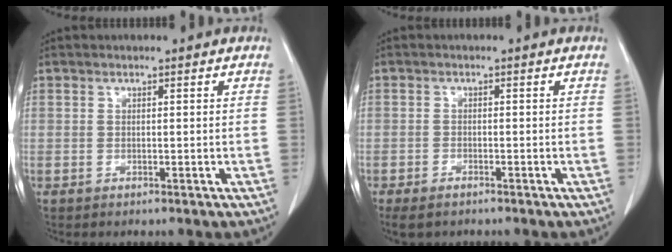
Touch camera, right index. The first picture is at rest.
{"total": 3.8, "force": [-2.9, 1.4, 1.9], "torque": [-0.030, -0.008, -0.045]}